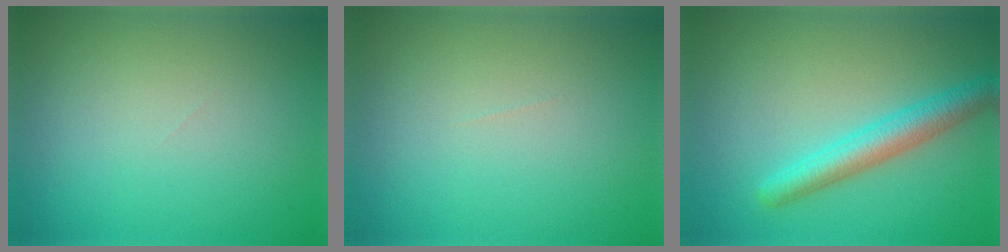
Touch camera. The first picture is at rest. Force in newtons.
{"total": 0.0}
{"total": 3.8, "press": 3.8, "slide": 0.1}